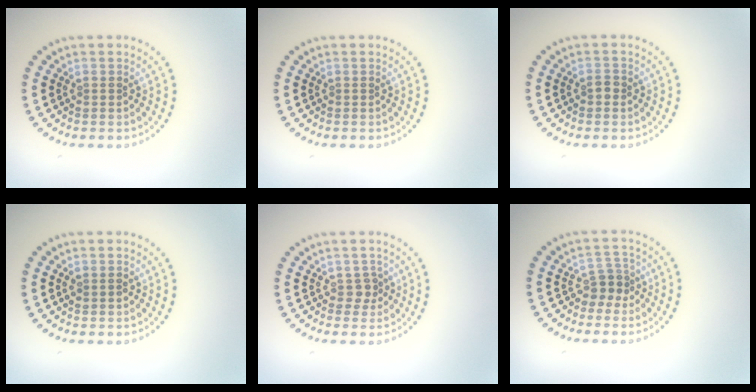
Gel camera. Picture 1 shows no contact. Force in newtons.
{"total": 0.0}
{"total": 0.8, "press": 0.8, "slide": 0.0}
{"total": 0.8, "press": 0.8, "slide": 0.1}
{"total": 1.3, "press": 1.0, "slide": 0.8}
{"total": 2.0, "press": 1.5, "slide": 1.3}